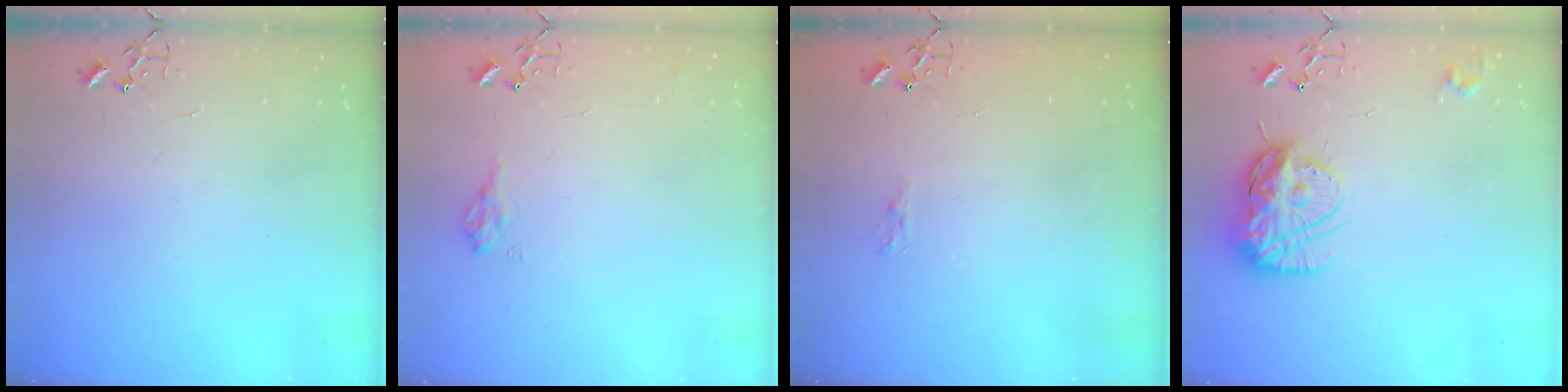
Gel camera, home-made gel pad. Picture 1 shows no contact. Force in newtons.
{"total": 8.8, "press": 8.7, "slide": 1.0}
{"total": 5.1, "press": 5.1, "slide": 0.4}
{"total": 14.9, "press": 14.8, "slide": 1.2}